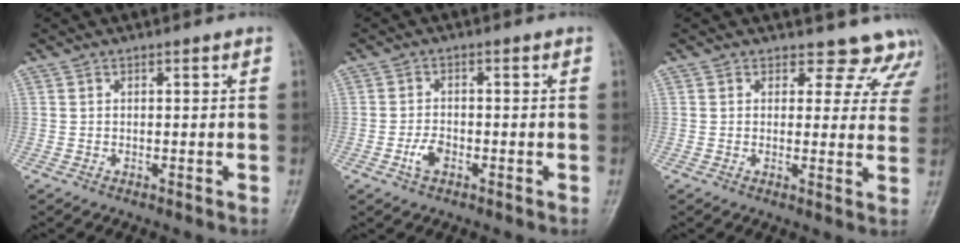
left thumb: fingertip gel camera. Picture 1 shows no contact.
{"total": 3.1, "force": [-1.3, 1.8, 2.1], "torque": [-0.040, 0.007, -0.026]}
{"total": 9.8, "force": [8.6, 4.6, -0.1], "torque": [0.062, -0.045, 0.065]}